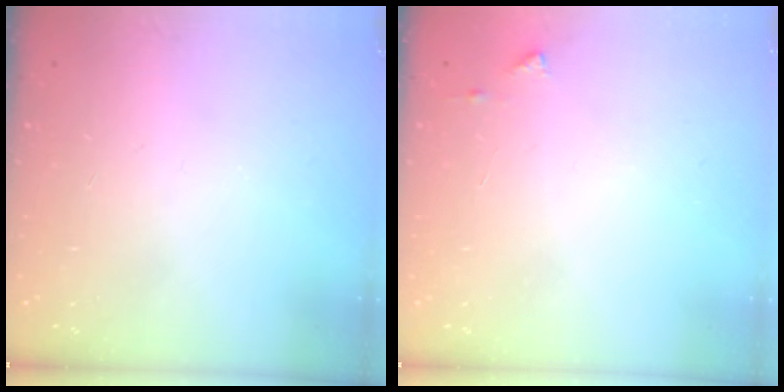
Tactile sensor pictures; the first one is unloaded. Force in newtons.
{"total": 4.1, "press": 4.1, "slide": 0.5}